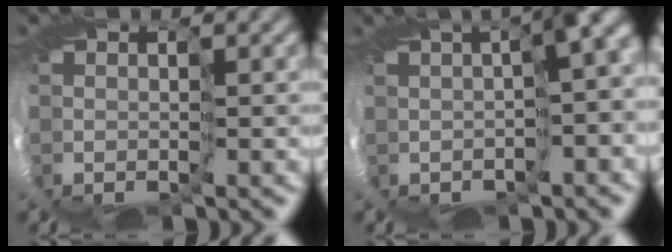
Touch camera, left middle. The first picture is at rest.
{"total": 9.1, "force": [1.0, 3.9, 8.2], "torque": [-0.089, 0.012, 0.019]}